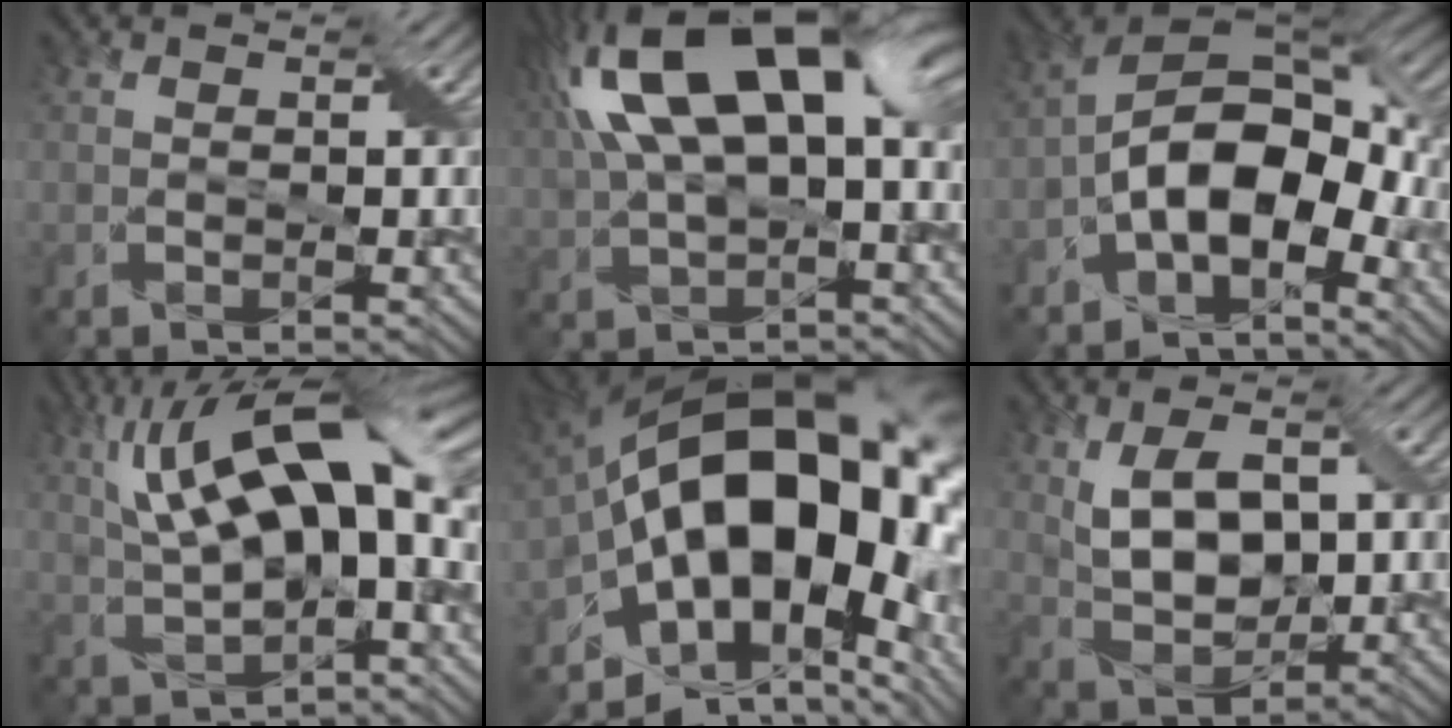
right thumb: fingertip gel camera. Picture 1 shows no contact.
{"total": 17.4, "force": [5.1, 8.1, 14.6], "torque": [-0.279, 0.034, 0.082]}
{"total": 12.8, "force": [-4.7, 7.1, 9.6], "torque": [-0.166, -0.006, -0.106]}
{"total": 15.2, "force": [4.6, 5.5, 13.4], "torque": [-0.250, 0.023, 0.075]}
{"total": 21.5, "force": [-0.6, 13.4, 16.8], "torque": [-0.285, -0.039, -0.001]}
{"total": 8.2, "force": [1.6, 4.7, 6.5], "torque": [-0.135, 0.000, 0.029]}